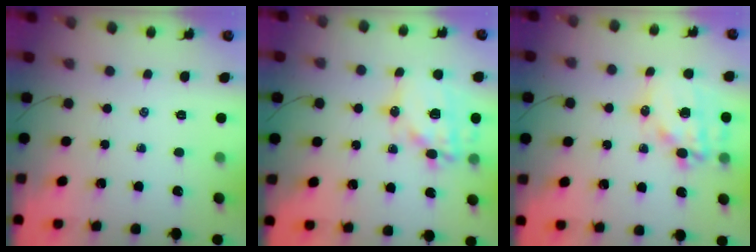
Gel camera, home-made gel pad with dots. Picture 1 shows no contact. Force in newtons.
{"total": 15.5, "press": 15.2, "slide": 3.0}
{"total": 14.2, "press": 13.8, "slide": 3.2}